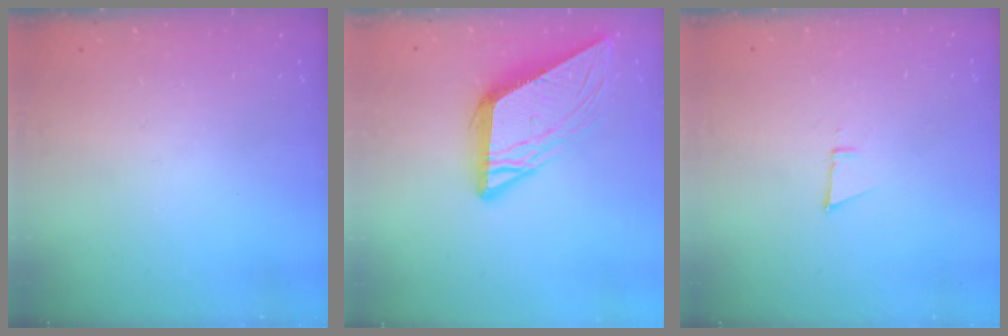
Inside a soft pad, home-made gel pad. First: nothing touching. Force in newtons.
{"total": 10.6, "press": 10.5, "slide": 1.1}
{"total": 4.3, "press": 4.2, "slide": 0.7}